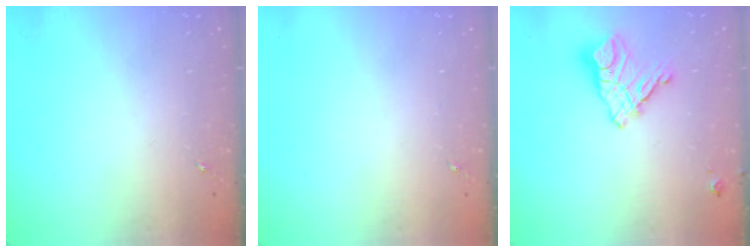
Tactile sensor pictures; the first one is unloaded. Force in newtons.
{"total": 0.0}
{"total": 12.6, "press": 12.5, "slide": 1.1}